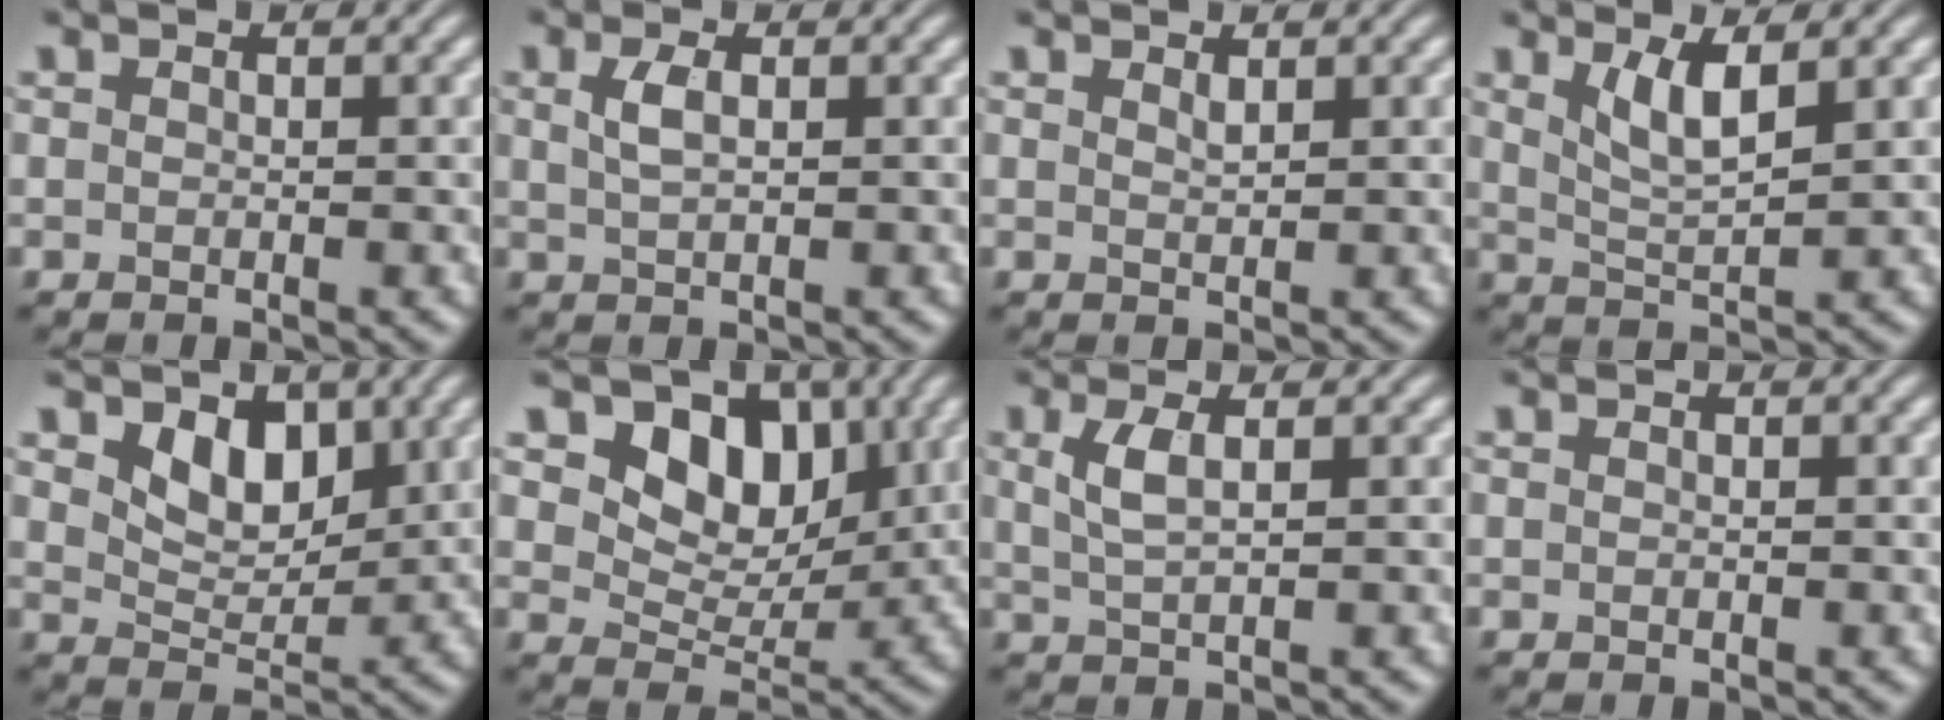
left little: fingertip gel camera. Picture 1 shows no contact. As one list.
[{"total": 1.9, "force": [0.6, 0.8, 1.7], "torque": [-0.039, 0.003, 0.013]}, {"total": 0.8, "force": [0.6, 0.1, 0.4], "torque": [-0.009, -0.001, 0.013]}, {"total": 3.4, "force": [1.7, 0.8, 2.8], "torque": [-0.057, -0.008, 0.037]}, {"total": 4.2, "force": [2.0, 2.7, 2.6], "torque": [-0.054, -0.011, 0.032]}, {"total": 7.1, "force": [3.0, 4.9, 4.2], "torque": [-0.067, -0.013, 0.038]}, {"total": 2.6, "force": [0.8, 0.8, 2.3], "torque": [-0.051, 0.001, 0.019]}, {"total": 0.0}]